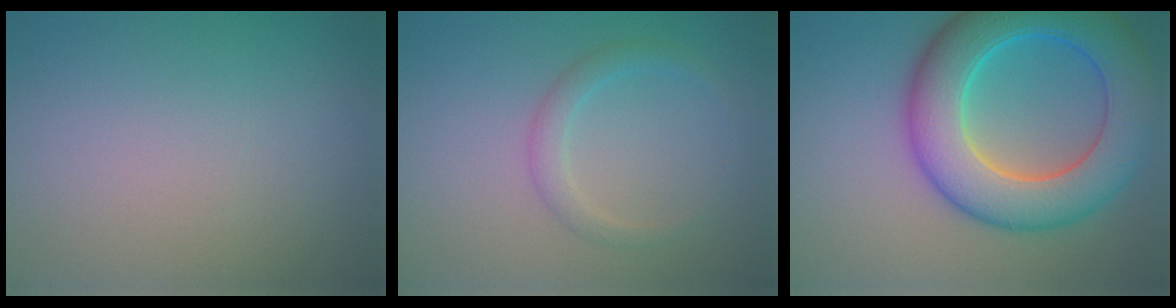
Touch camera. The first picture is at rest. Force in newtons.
{"total": 1.7, "press": 1.7, "slide": 0.1}
{"total": 10.5, "press": 10.5, "slide": 0.3}